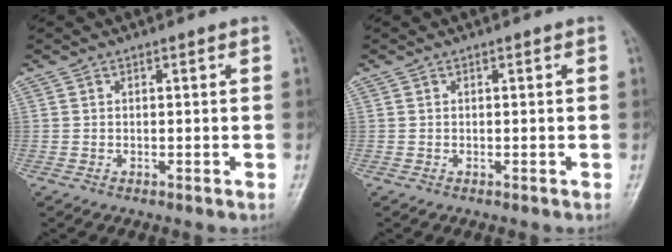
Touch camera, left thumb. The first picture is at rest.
{"total": 0.0}